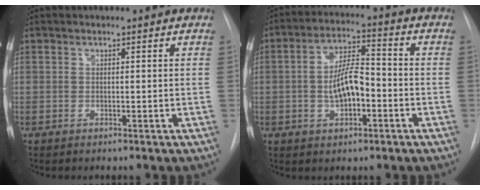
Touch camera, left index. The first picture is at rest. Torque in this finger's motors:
{"motor_torque": [0.78, 0.07, 0.43, 0.12]}